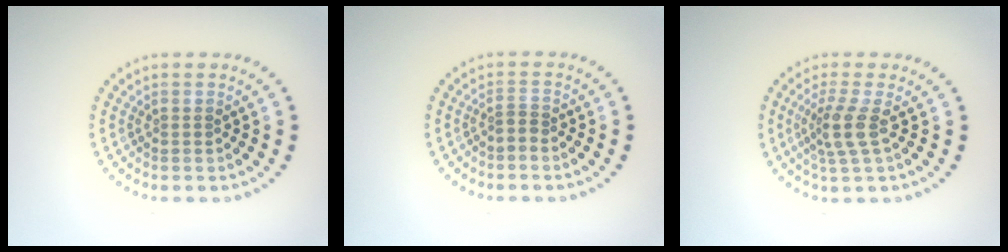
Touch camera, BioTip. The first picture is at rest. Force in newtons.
{"total": 1.0, "press": 0.5, "slide": 0.8}
{"total": 2.7, "press": 2.1, "slide": 1.7}